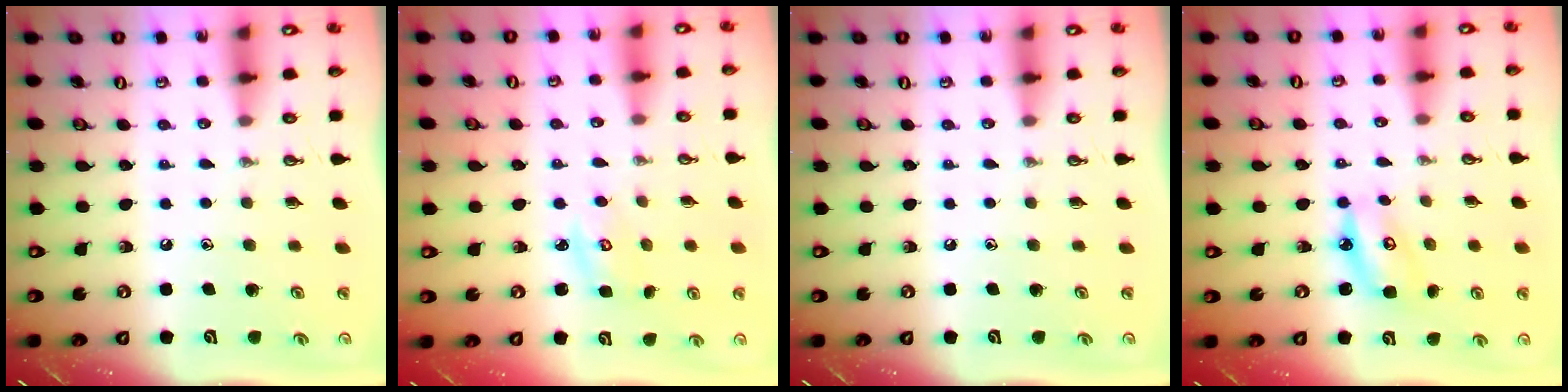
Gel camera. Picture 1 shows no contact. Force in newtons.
{"total": 3.3, "press": 3.2, "slide": 0.4}
{"total": 0.0}
{"total": 5.8, "press": 5.8, "slide": 0.4}